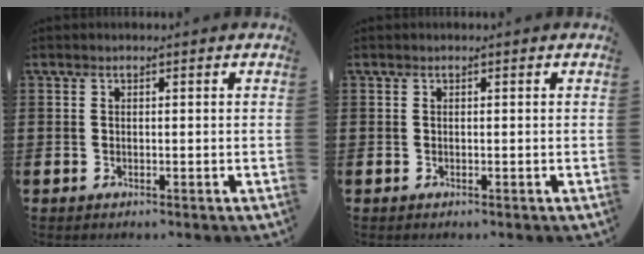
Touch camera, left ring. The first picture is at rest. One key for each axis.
{"total": 0.0}